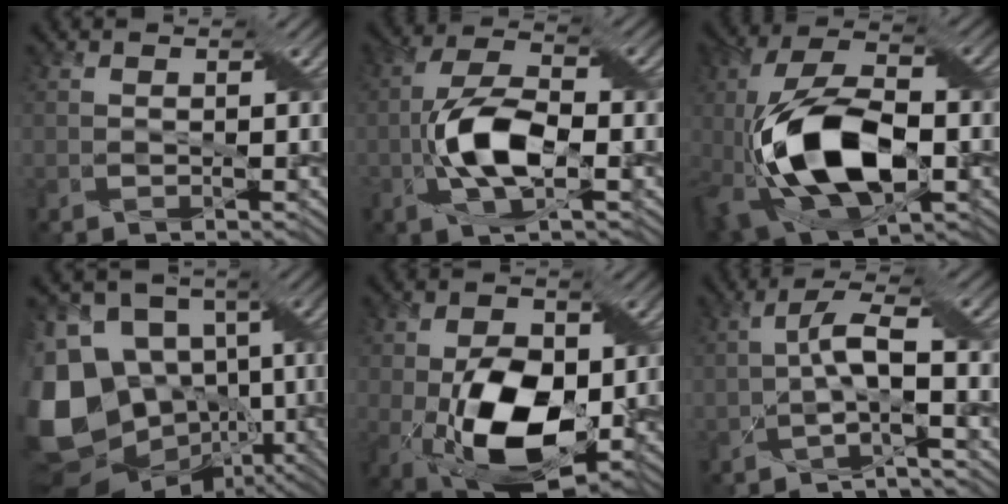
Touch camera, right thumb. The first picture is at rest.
{"total": 9.3, "force": [-2.4, 3.9, 8.0], "torque": [-0.171, 0.010, -0.048]}
{"total": 16.3, "force": [-3.9, 8.5, 13.4], "torque": [-0.268, -0.003, -0.082]}
{"total": 20.3, "force": [-3.2, 16.6, 11.3], "torque": [-0.277, -0.017, -0.031]}
{"total": 13.5, "force": [-2.5, 7.7, 10.8], "torque": [-0.191, -0.015, -0.048]}
{"total": 4.9, "force": [-1.5, 0.8, 4.6], "torque": [-0.089, 0.013, -0.035]}